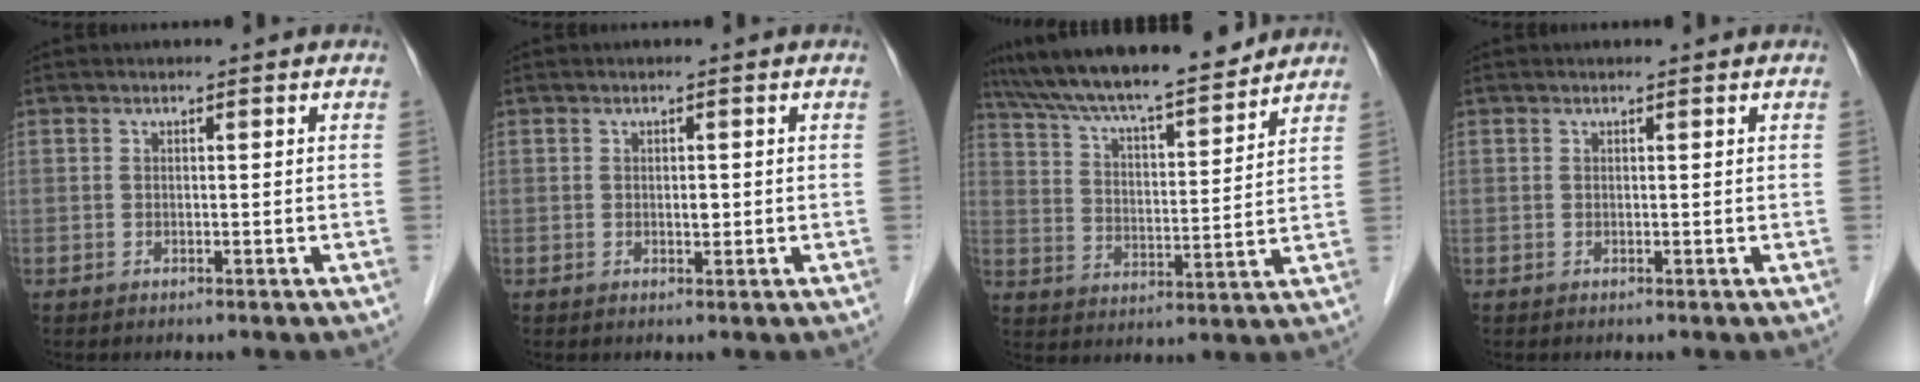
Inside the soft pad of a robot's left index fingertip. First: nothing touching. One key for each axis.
{"total": 0.9, "fx": -0.3, "fy": 0.5, "fz": 0.7, "tx": -0.010, "ty": -0.003, "tz": -0.006}
{"total": 15.9, "fx": 14.4, "fy": 1.7, "fz": 6.7, "tx": -0.116, "ty": 0.009, "tz": 0.233}
{"total": 0.0}